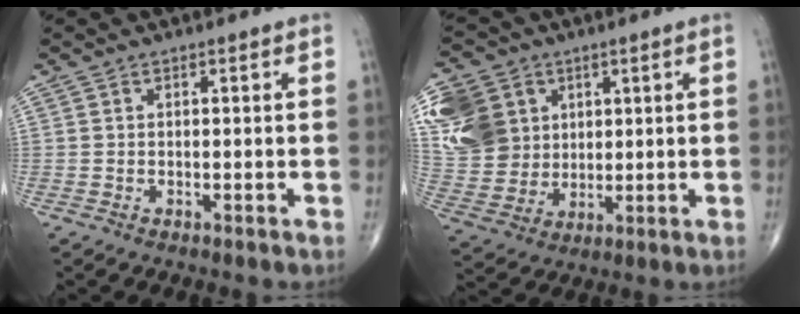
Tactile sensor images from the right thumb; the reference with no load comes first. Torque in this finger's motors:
{"motor_torque": [-0.09, 0.29, 0.46, 0.51, 0.28]}